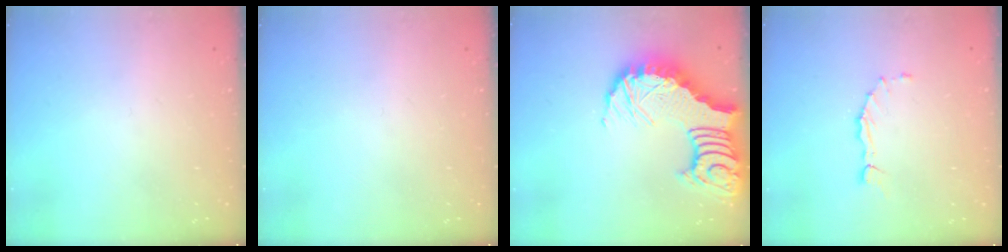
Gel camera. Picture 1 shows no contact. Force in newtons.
{"total": 0.0}
{"total": 12.6, "press": 12.5, "slide": 1.6}
{"total": 1.6, "press": 1.6, "slide": 0.3}